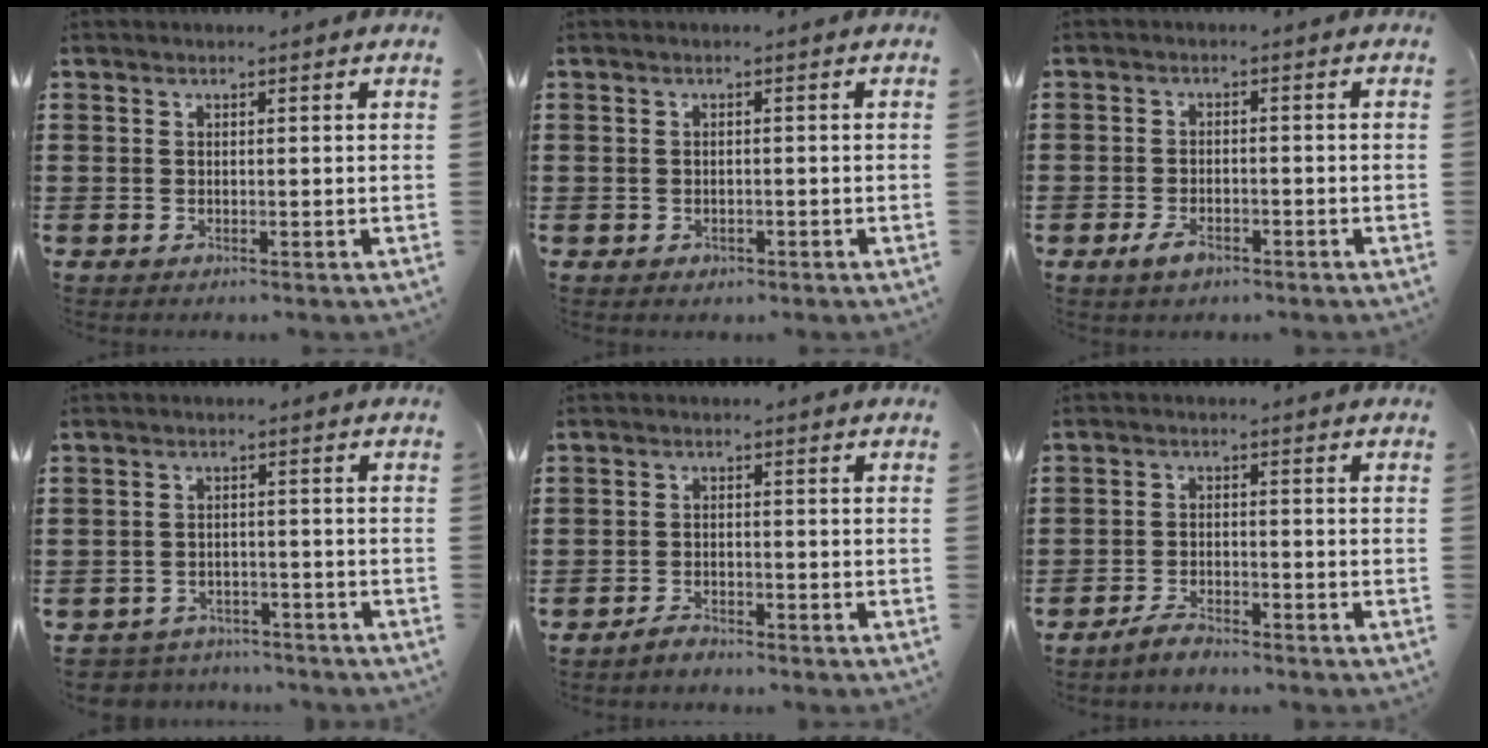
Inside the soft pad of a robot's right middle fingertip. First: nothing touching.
{"total": 0.6, "force": [-0.3, 0.5, 0.1], "torque": [-0.004, 0.003, -0.007]}
{"total": 2.5, "force": [-1.5, 1.3, 1.5], "torque": [-0.026, -0.003, -0.033]}
{"total": 3.2, "force": [-3.2, 0.7, -0.3], "torque": [-0.004, 0.002, -0.070]}
{"total": 2.0, "force": [-1.9, 0.4, 0.4], "torque": [-0.011, 0.003, -0.039]}
{"total": 2.9, "force": [-2.6, 0.6, 1.1], "torque": [-0.027, 0.005, -0.054]}